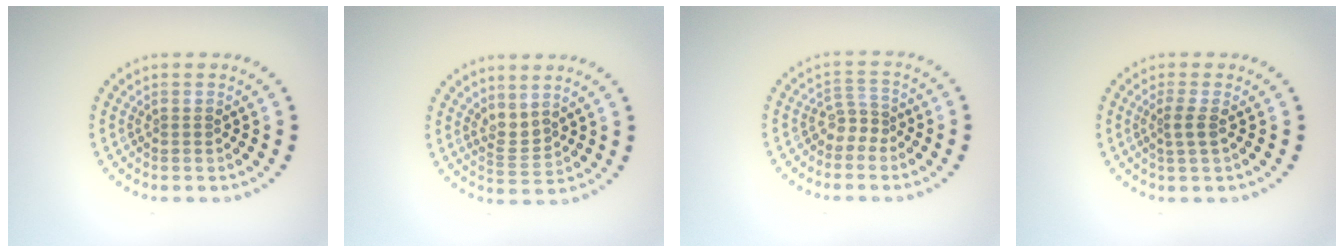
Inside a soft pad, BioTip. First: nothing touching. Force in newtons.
{"total": 2.0, "press": 1.4, "slide": 1.4}
{"total": 1.9, "press": 1.2, "slide": 1.4}
{"total": 1.5, "press": 1.2, "slide": 0.9}